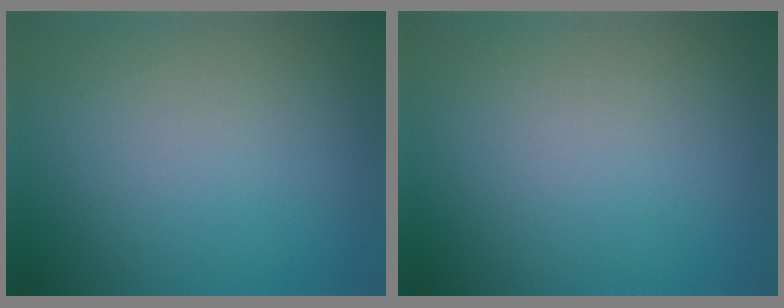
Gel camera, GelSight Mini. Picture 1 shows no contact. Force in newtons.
{"total": 0.0}